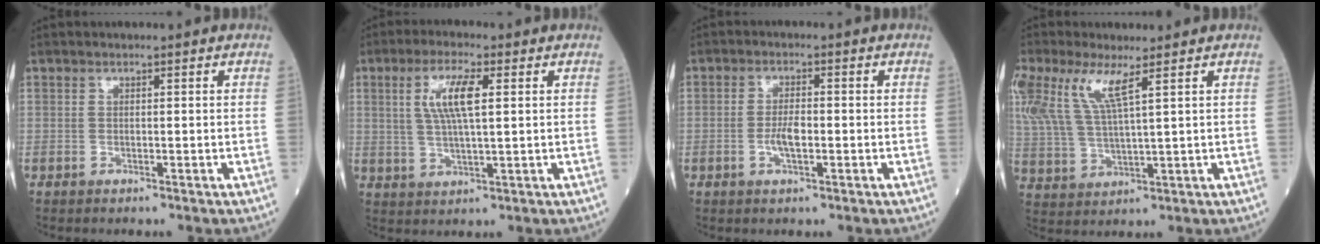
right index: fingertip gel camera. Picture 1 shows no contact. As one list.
[{"total": 7.0, "force": [1.9, 1.2, 6.7], "torque": [-0.136, 0.007, 0.039]}, {"total": 3.4, "force": [-0.8, 1.0, 3.1], "torque": [-0.061, 0.001, -0.014]}, {"total": 11.6, "force": [6.3, 2.4, 9.4], "torque": [-0.234, 0.007, 0.124]}]